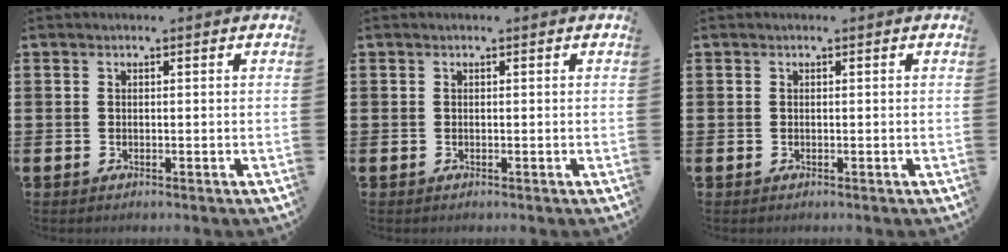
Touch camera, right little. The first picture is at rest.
{"total": 0.0}
{"total": 0.0}